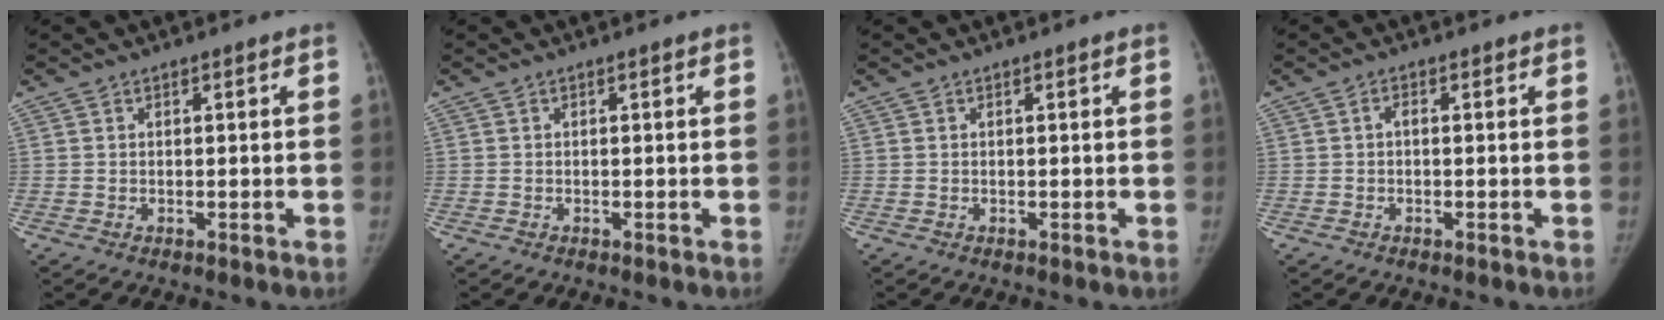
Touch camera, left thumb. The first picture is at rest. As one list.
[{"total": 0.0}, {"total": 0.0}, {"total": 0.9, "force": [0.0, 0.5, 0.8], "torque": [-0.009, 0.003, -0.005]}]